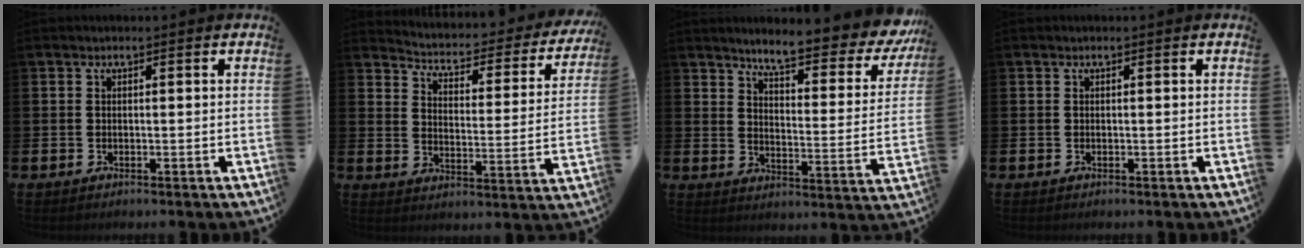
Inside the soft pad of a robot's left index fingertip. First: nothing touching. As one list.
[{"total": 3.8, "force": [3.4, 1.3, 1.1], "torque": [-0.048, -0.030, 0.049]}, {"total": 7.0, "force": [6.3, 0.9, 2.8], "torque": [-0.068, -0.055, 0.101]}, {"total": 0.0}]